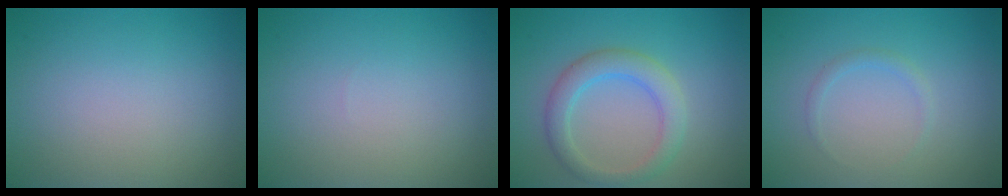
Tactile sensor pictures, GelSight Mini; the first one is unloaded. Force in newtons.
{"total": 0.0}
{"total": 3.5, "press": 3.5, "slide": 0.2}
{"total": 0.9, "press": 0.9, "slide": 0.0}